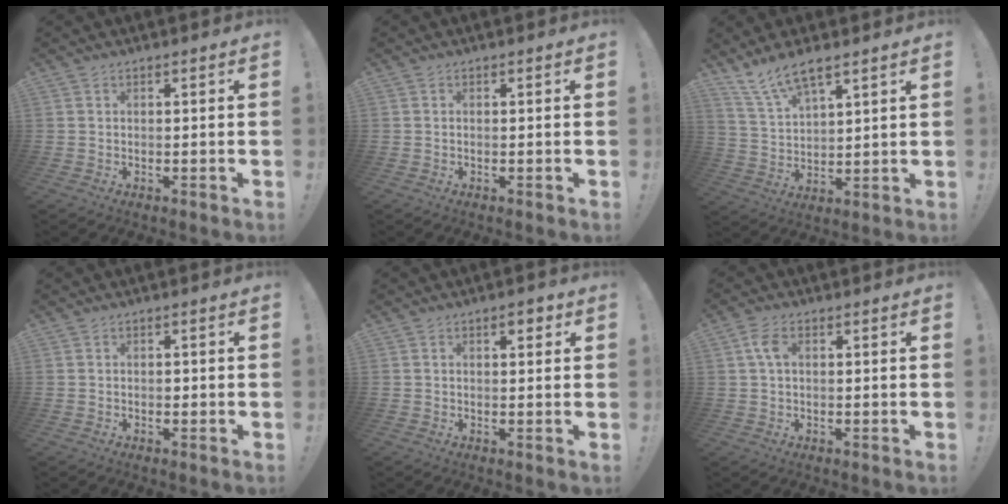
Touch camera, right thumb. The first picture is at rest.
{"total": 0.0}
{"total": 9.2, "force": [7.4, 2.6, 4.9], "torque": [-0.099, -0.036, 0.139]}
{"total": 0.5, "force": [-0.3, 0.4, 0.2], "torque": [0.004, -0.001, -0.007]}
{"total": 2.6, "force": [1.3, 1.0, 2.0], "torque": [-0.018, -0.005, 0.018]}
{"total": 4.6, "force": [1.0, 2.8, 3.6], "torque": [-0.065, 0.008, 0.017]}